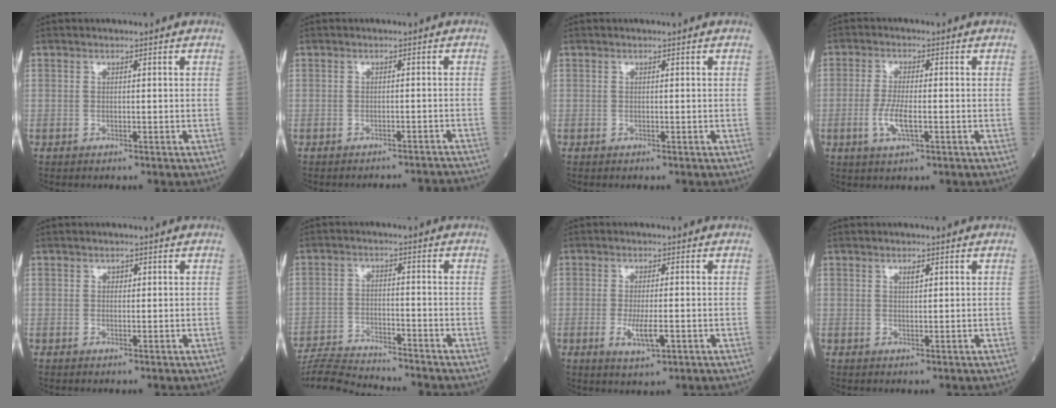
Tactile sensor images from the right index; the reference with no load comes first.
{"total": 7.9, "force": [-7.9, 0.2, 1.0], "torque": [-0.002, 0.001, -0.082]}
{"total": 0.0}
{"total": 4.7, "force": [-1.3, 1.0, 4.4], "torque": [-0.096, -0.006, -0.023]}
{"total": 0.6, "force": [0.2, 0.5, 0.3], "torque": [0.000, 0.000, 0.002]}
{"total": 10.9, "force": [-10.5, -0.9, 2.5], "torque": [-0.039, -0.008, -0.183]}
{"total": 4.4, "force": [-1.2, 0.9, 4.1], "torque": [-0.082, -0.009, -0.017]}
{"total": 1.1, "force": [0.6, 0.4, 0.8], "torque": [-0.015, -0.001, 0.011]}